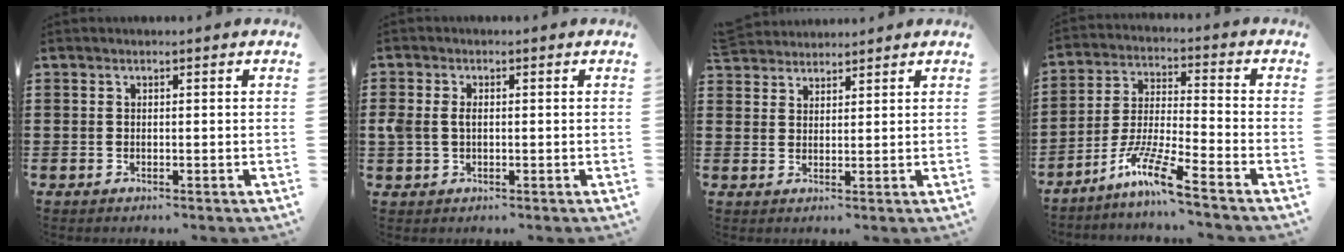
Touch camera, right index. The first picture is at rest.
{"total": 2.4, "force": [0.2, 1.6, 1.8], "torque": [-0.046, 0.005, 0.000]}
{"total": 3.1, "force": [3.0, 0.6, -0.3], "torque": [-0.003, -0.001, 0.059]}
{"total": 9.1, "force": [-7.0, -0.1, 5.8], "torque": [-0.135, -0.014, -0.143]}